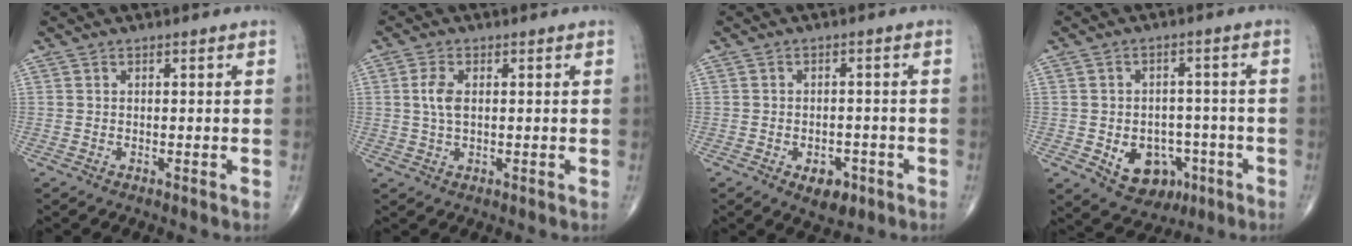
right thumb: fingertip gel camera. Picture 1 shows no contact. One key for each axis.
{"total": 4.0, "fx": 0.6, "fy": 2.0, "fz": 3.3, "tx": -0.077, "ty": 0.002, "tz": 0.011}
{"total": 5.1, "fx": -2.4, "fy": 3.1, "fz": 3.2, "tx": -0.028, "ty": 0.012, "tz": -0.029}
{"total": 10.0, "fx": -3.5, "fy": 7.5, "fz": 5.5, "tx": -0.045, "ty": 0.025, "tz": -0.038}